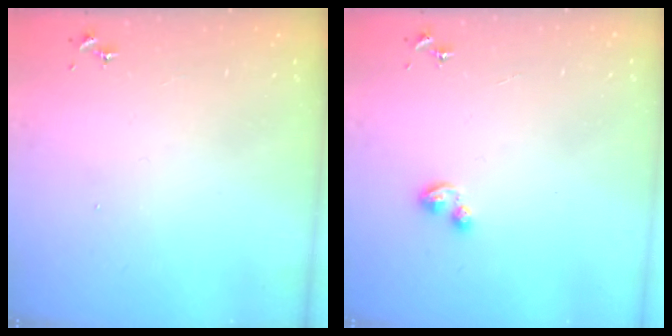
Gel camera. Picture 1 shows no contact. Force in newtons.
{"total": 2.7, "press": 2.7, "slide": 0.3}